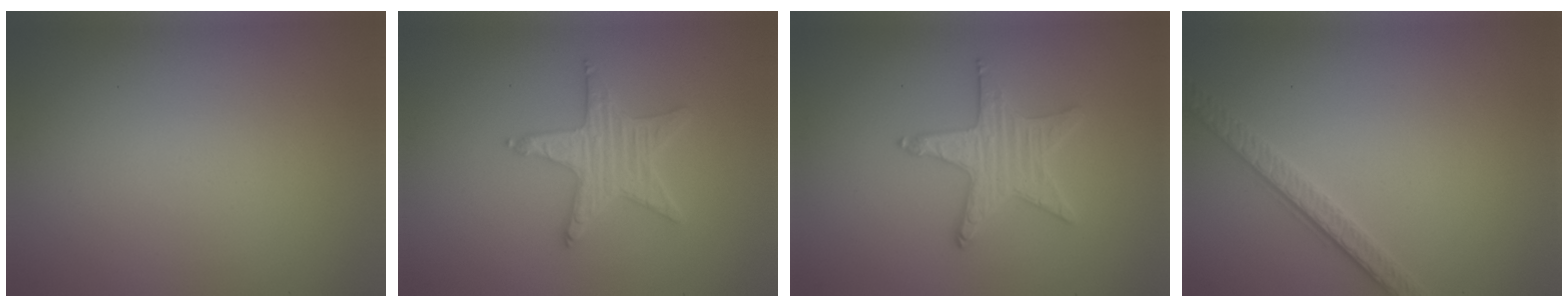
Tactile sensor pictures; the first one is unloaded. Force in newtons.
{"total": 3.2, "press": 3.1, "slide": 0.7}
{"total": 3.1, "press": 3.1, "slide": 0.4}
{"total": 2.6, "press": 2.0, "slide": 1.7}